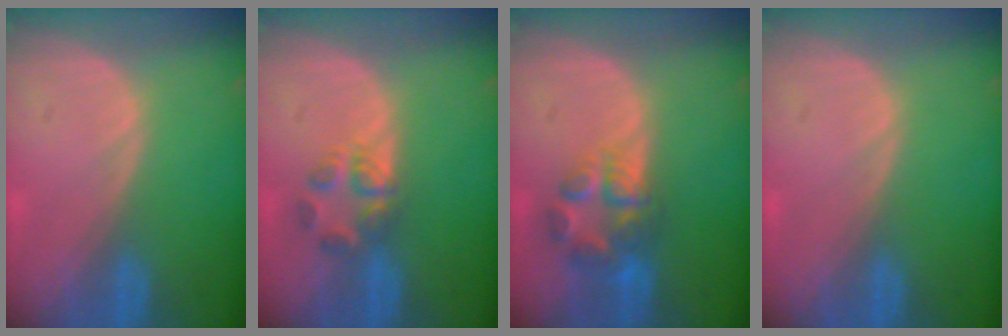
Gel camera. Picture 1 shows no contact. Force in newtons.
{"total": 4.0, "press": 4.0, "slide": 0.8}
{"total": 6.9, "press": 5.9, "slide": 3.6}
{"total": 0.0}